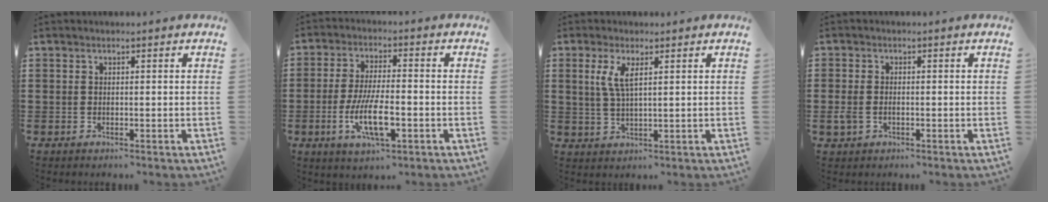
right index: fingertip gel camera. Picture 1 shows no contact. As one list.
[{"total": 8.8, "force": [-2.8, 2.9, 7.8], "torque": [-0.167, -0.013, -0.053]}, {"total": 4.1, "force": [1.5, 1.2, 3.6], "torque": [-0.077, 0.005, 0.025]}, {"total": 2.2, "force": [-0.7, 1.4, 1.5], "torque": [-0.045, -0.005, -0.018]}]